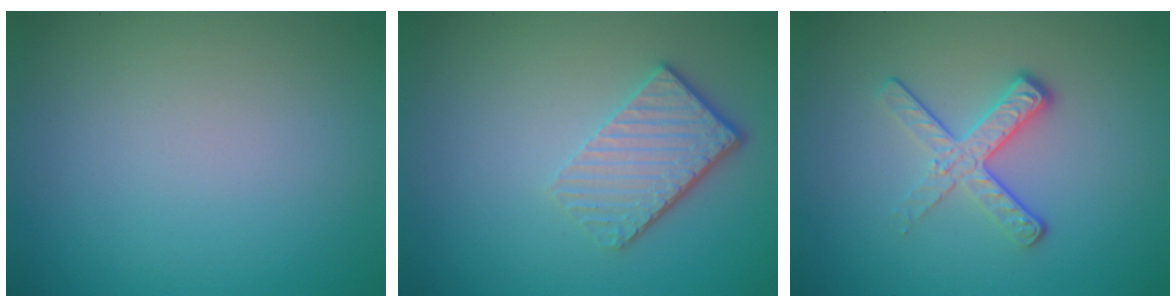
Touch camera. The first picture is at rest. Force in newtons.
{"total": 3.6, "press": 2.7, "slide": 2.4}
{"total": 3.5, "press": 2.4, "slide": 2.6}